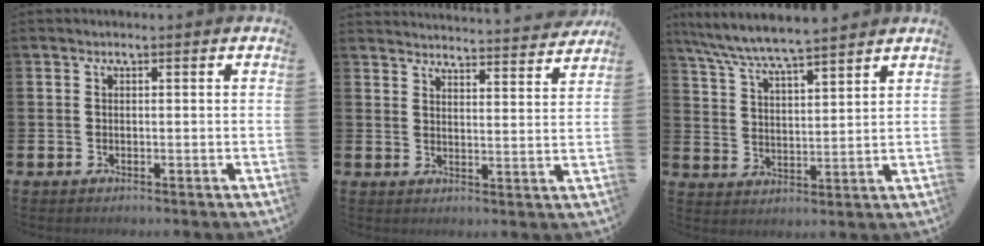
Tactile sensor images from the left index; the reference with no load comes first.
{"total": 4.5, "force": [4.5, -0.1, 0.2], "torque": [-0.002, -0.041, 0.075]}
{"total": 7.0, "force": [6.8, 0.1, 1.7], "torque": [-0.060, -0.039, 0.121]}